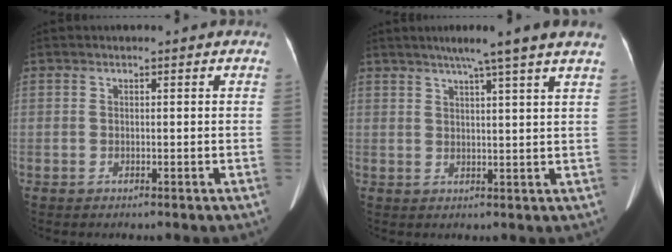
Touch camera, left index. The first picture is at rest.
{"total": 8.1, "force": [6.0, -1.4, 5.2], "torque": [-0.073, 0.012, 0.073]}